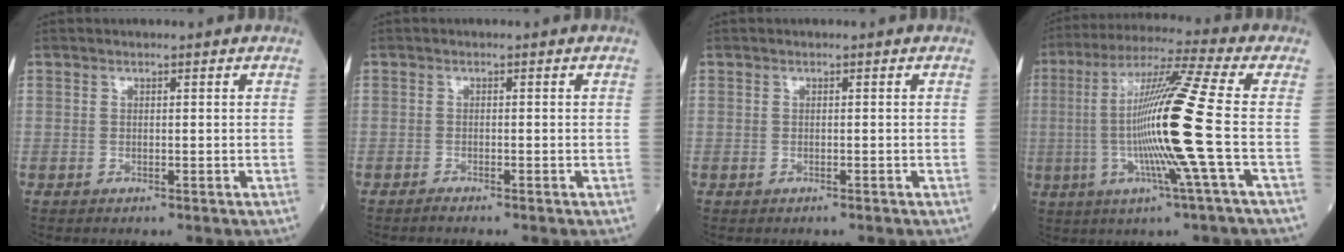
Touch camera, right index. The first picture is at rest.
{"total": 1.3, "force": [-1.2, -0.3, 0.5], "torque": [-0.012, 0.000, -0.017]}
{"total": 0.9, "force": [-0.7, 0.1, 0.5], "torque": [-0.012, -0.001, -0.008]}
{"total": 15.5, "force": [-1.8, -2.4, 15.2], "torque": [-0.290, -0.006, -0.042]}